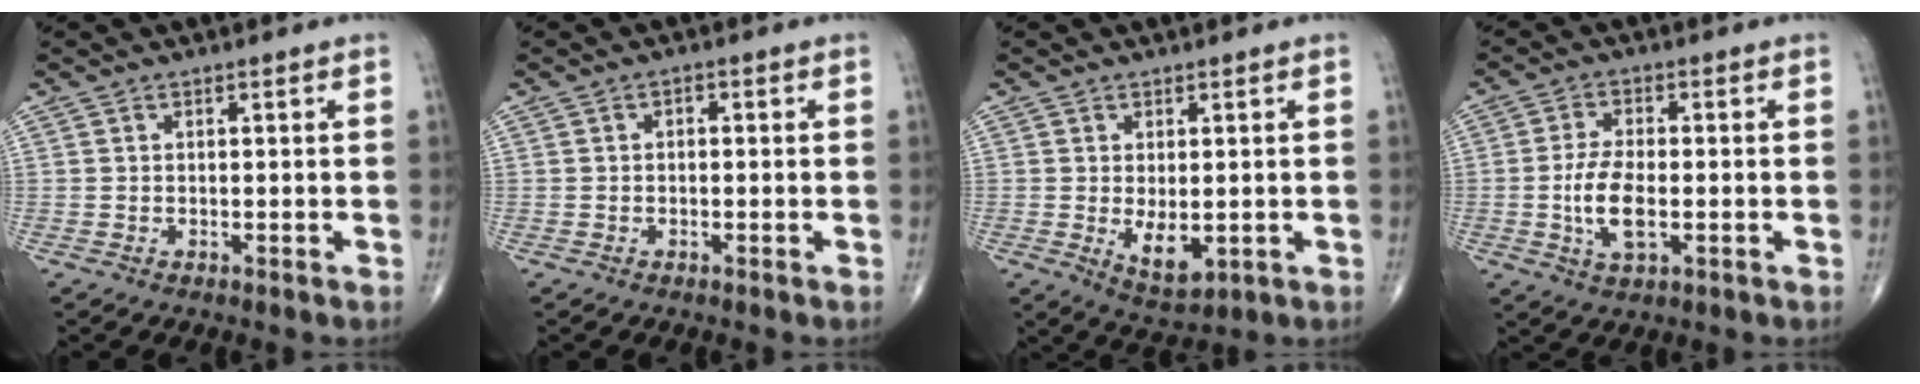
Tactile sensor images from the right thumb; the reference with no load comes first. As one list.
[{"total": 1.0, "force": [-0.1, 0.7, 0.7], "torque": [-0.002, 0.006, -0.007]}, {"total": 5.8, "force": [-0.7, 2.9, 4.9], "torque": [-0.067, -0.015, 0.002]}, {"total": 7.5, "force": [-1.4, 3.4, 6.6], "torque": [-0.133, 0.002, -0.025]}]